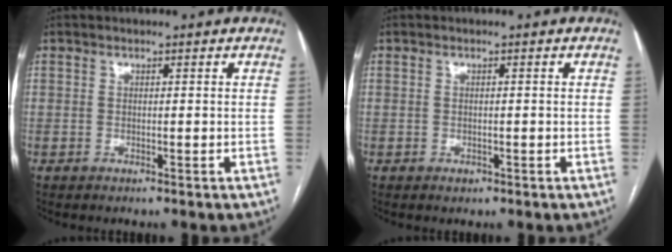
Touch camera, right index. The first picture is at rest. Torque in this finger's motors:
{"motor_torque": [-0.19, 0.15, -0.07, -0.05]}